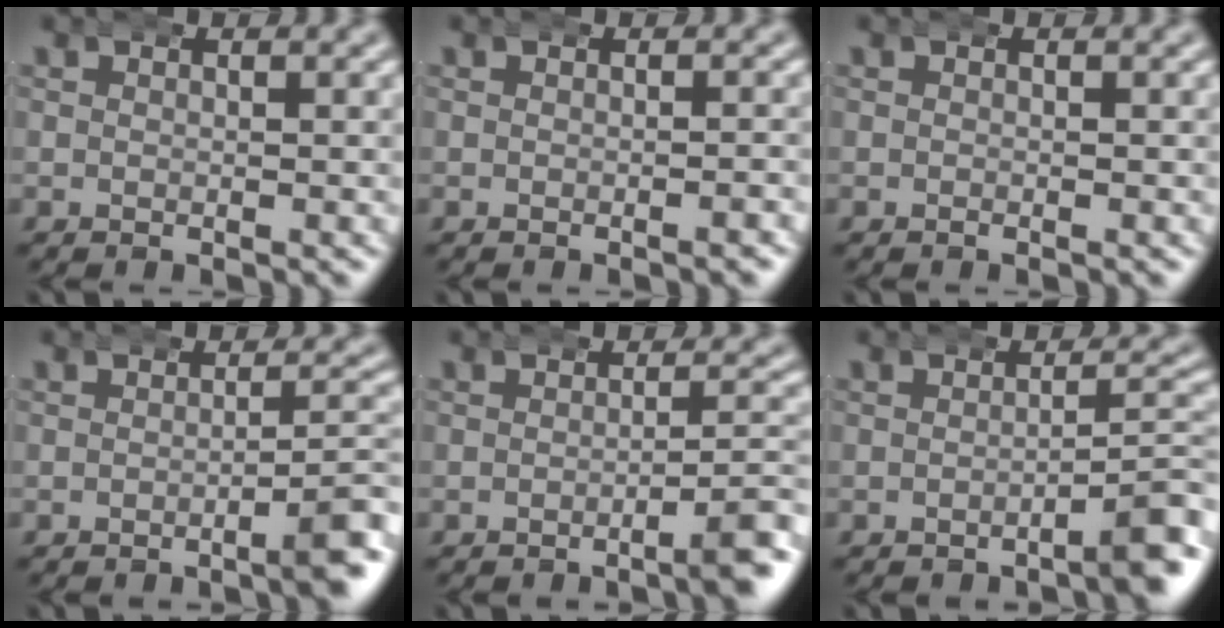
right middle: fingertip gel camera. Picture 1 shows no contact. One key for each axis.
{"total": 0.5, "fx": -0.4, "fy": -0.1, "fz": 0.3, "tx": -0.002, "ty": 0.004, "tz": -0.010}
{"total": 0.0}
{"total": 3.6, "fx": -1.6, "fy": 0.7, "fz": 3.2, "tx": -0.032, "ty": 0.007, "tz": -0.032}
{"total": 3.4, "fx": -1.7, "fy": 0.5, "fz": 2.9, "tx": -0.030, "ty": 0.007, "tz": -0.037}
{"total": 3.9, "fx": -1.9, "fy": 0.9, "fz": 3.3, "tx": -0.035, "ty": 0.007, "tz": -0.036}